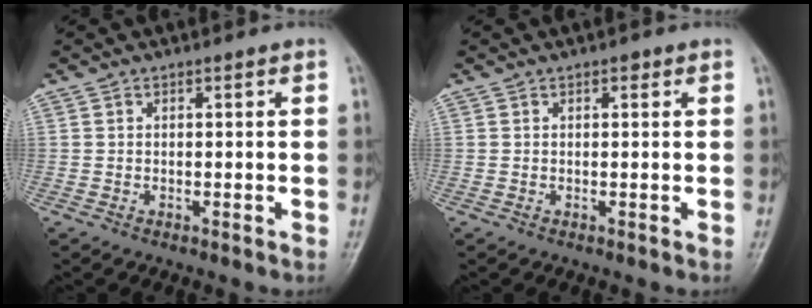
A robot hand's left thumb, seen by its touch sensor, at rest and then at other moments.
{"total": 0.9, "force": [0.5, 0.5, 0.6], "torque": [-0.004, 0.000, 0.004]}